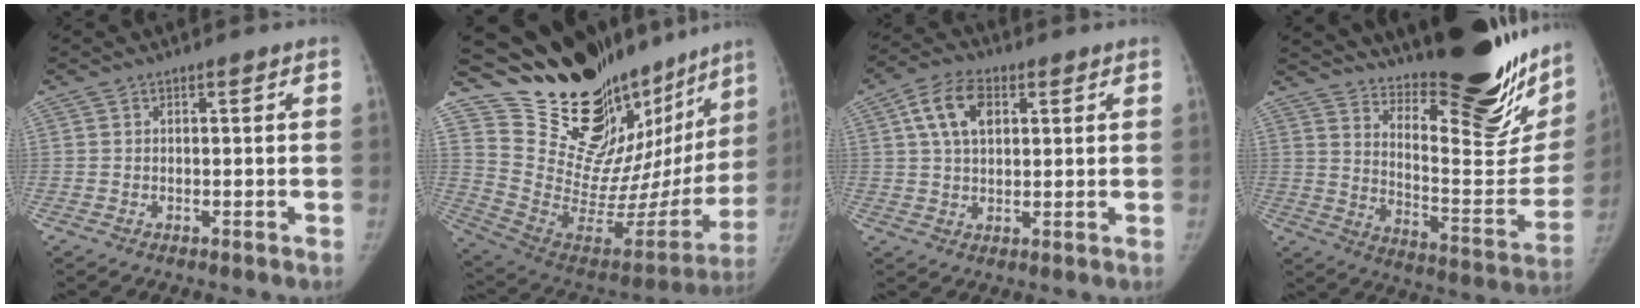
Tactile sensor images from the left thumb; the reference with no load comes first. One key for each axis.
{"total": 33.4, "fx": 27.0, "fy": 12.2, "fz": 15.4, "tx": -0.212, "ty": -0.183, "tz": 0.406}
{"total": 8.8, "fx": 3.0, "fy": 5.3, "fz": 6.3, "tx": -0.105, "ty": 0.005, "tz": 0.050}
{"total": 33.7, "fx": 24.9, "fy": 9.2, "fz": 20.7, "tx": -0.263, "ty": -0.150, "tz": 0.349}